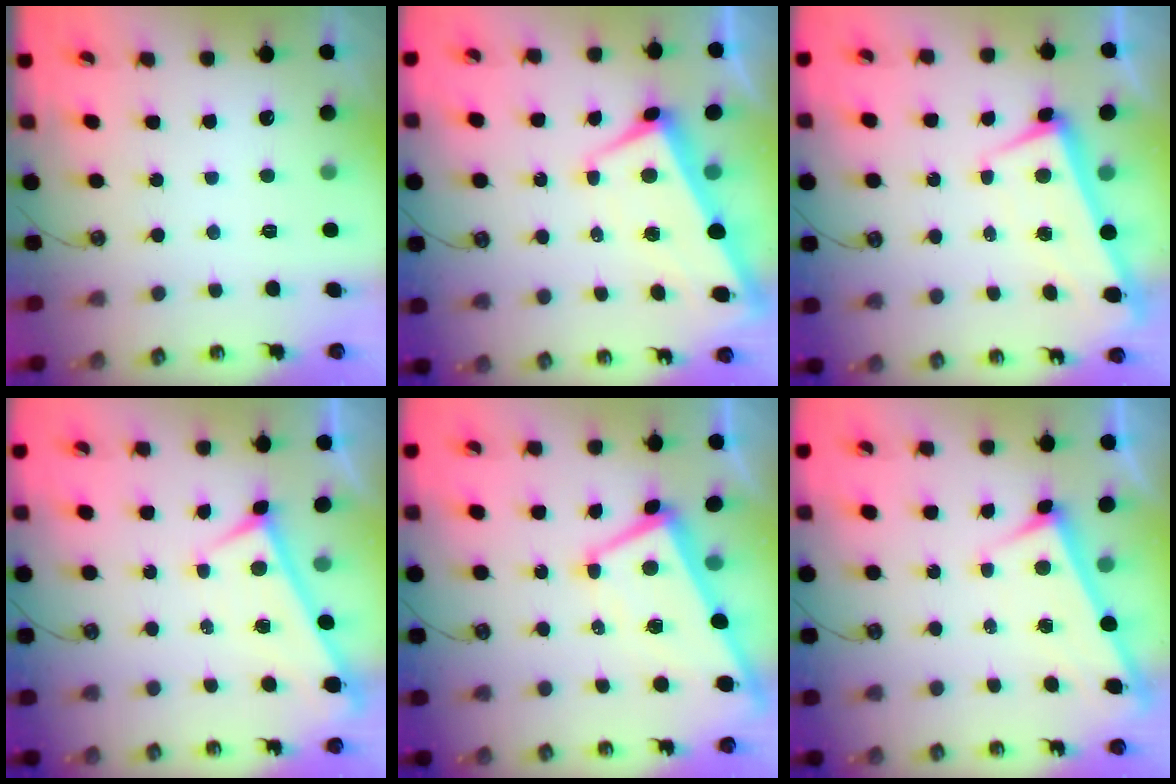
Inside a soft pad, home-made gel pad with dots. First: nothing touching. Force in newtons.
{"total": 1.2, "press": 0.3, "slide": 1.1}
{"total": 1.8, "press": 0.8, "slide": 1.6}
{"total": 0.0}
{"total": 2.8, "press": 2.7, "slide": 0.9}
{"total": 3.0, "press": 3.0, "slide": 0.1}